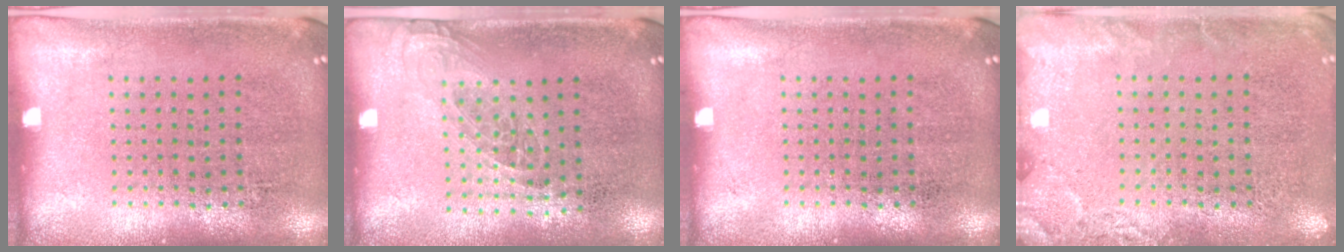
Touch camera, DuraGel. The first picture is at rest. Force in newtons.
{"total": 1.2, "press": 1.0, "slide": 0.7}
{"total": 0.0}
{"total": 2.2, "press": 2.2, "slide": 0.3}